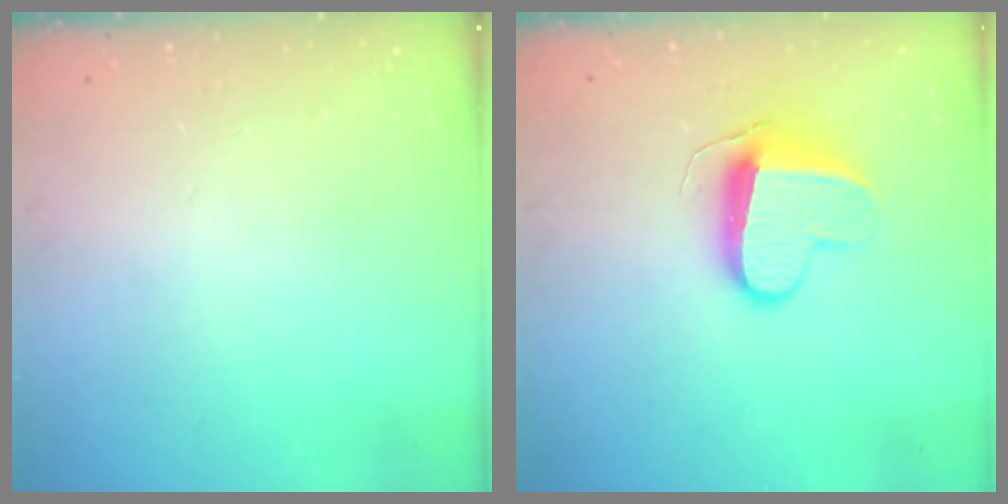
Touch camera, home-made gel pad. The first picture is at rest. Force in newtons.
{"total": 10.4, "press": 10.4, "slide": 0.5}